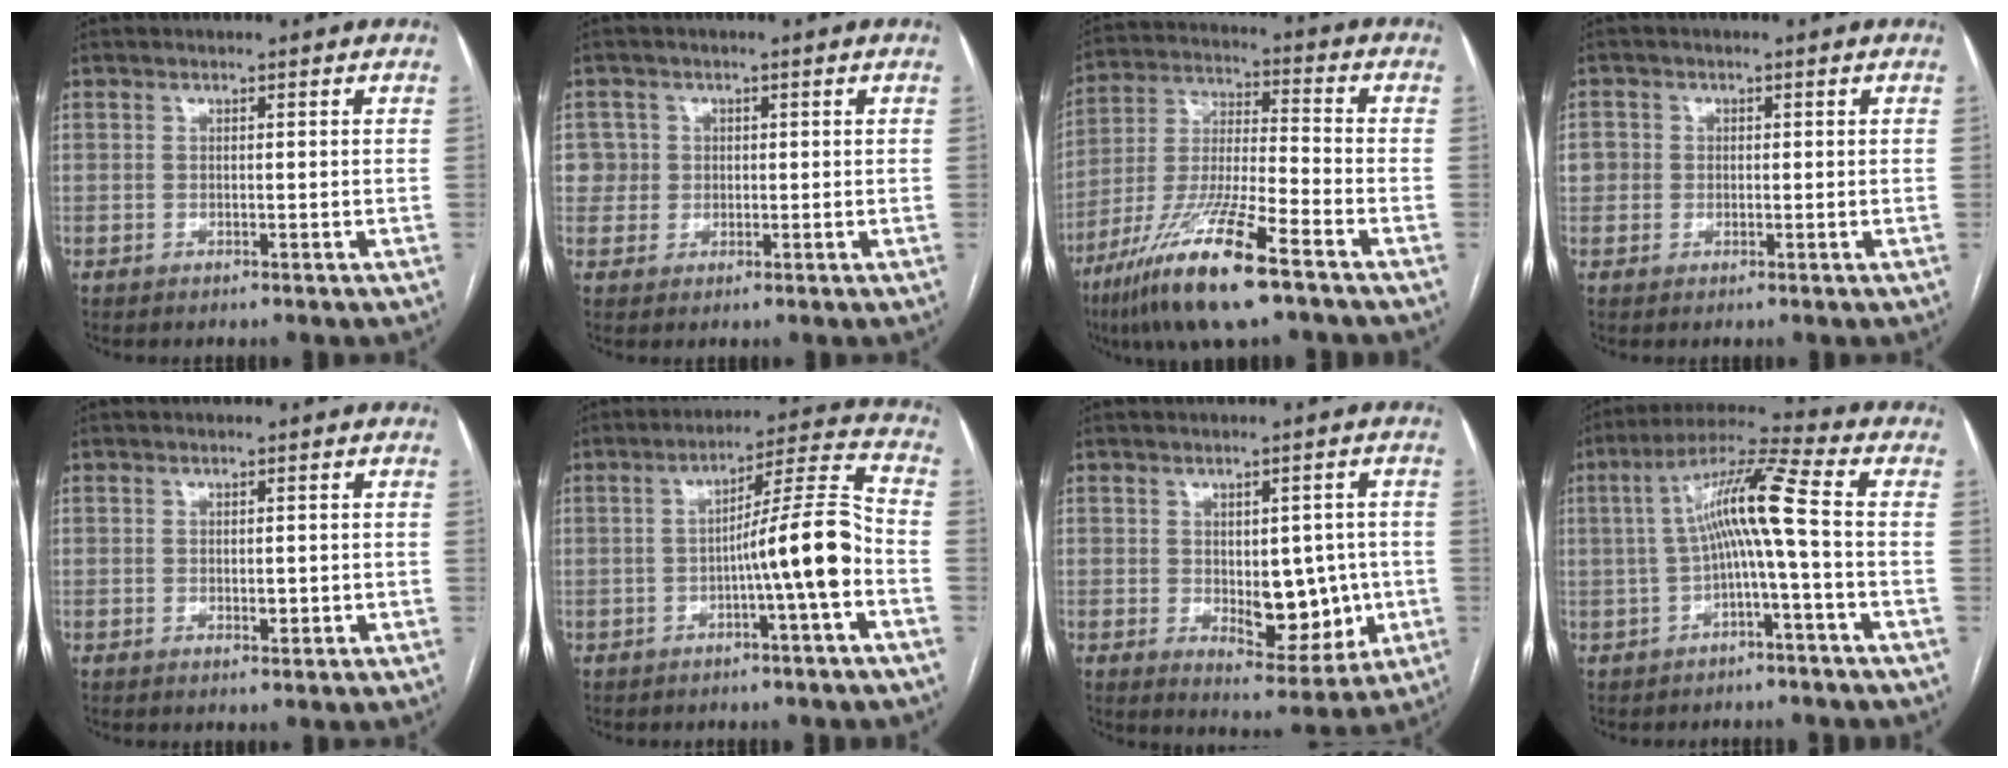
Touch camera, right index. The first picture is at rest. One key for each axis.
{"total": 3.2, "fx": 0.7, "fy": 3.1, "fz": -0.4, "tx": 0.027, "ty": 0.010, "tz": 0.008}
{"total": 16.8, "fx": -10.2, "fy": 1.4, "fz": 13.2, "tx": -0.284, "ty": -0.041, "tz": -0.191}
{"total": 3.1, "fx": 0.2, "fy": 3.1, "fz": 0.6, "tx": -0.006, "ty": 0.012, "tz": 0.006}
{"total": 1.2, "fx": -0.2, "fy": 0.7, "fz": 0.9, "tx": -0.014, "ty": -0.001, "tz": 0.000}
{"total": 10.2, "fx": -3.0, "fy": -0.7, "fz": 9.7, "tx": -0.148, "ty": 0.022, "tz": -0.048}
{"total": 8.9, "fx": -0.9, "fy": 4.7, "fz": 7.6, "tx": -0.090, "ty": 0.005, "tz": 0.002}
{"total": 9.5, "fx": -0.7, "fy": -0.6, "fz": 9.5, "tx": -0.169, "ty": 0.034, "tz": -0.011}